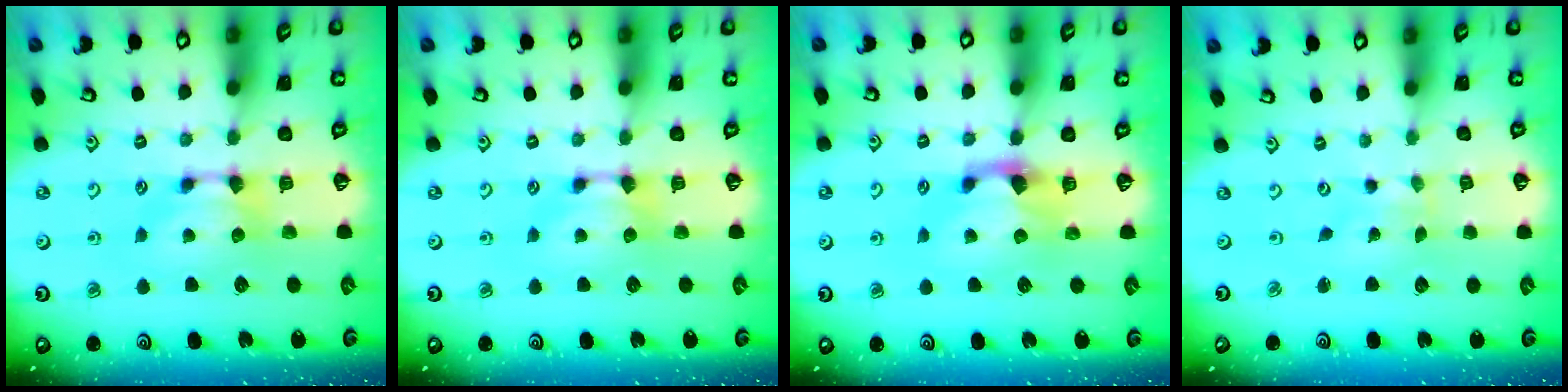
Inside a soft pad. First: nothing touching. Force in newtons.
{"total": 0.0}
{"total": 1.2, "press": 0.9, "slide": 0.9}
{"total": 5.1, "press": 5.0, "slide": 0.9}